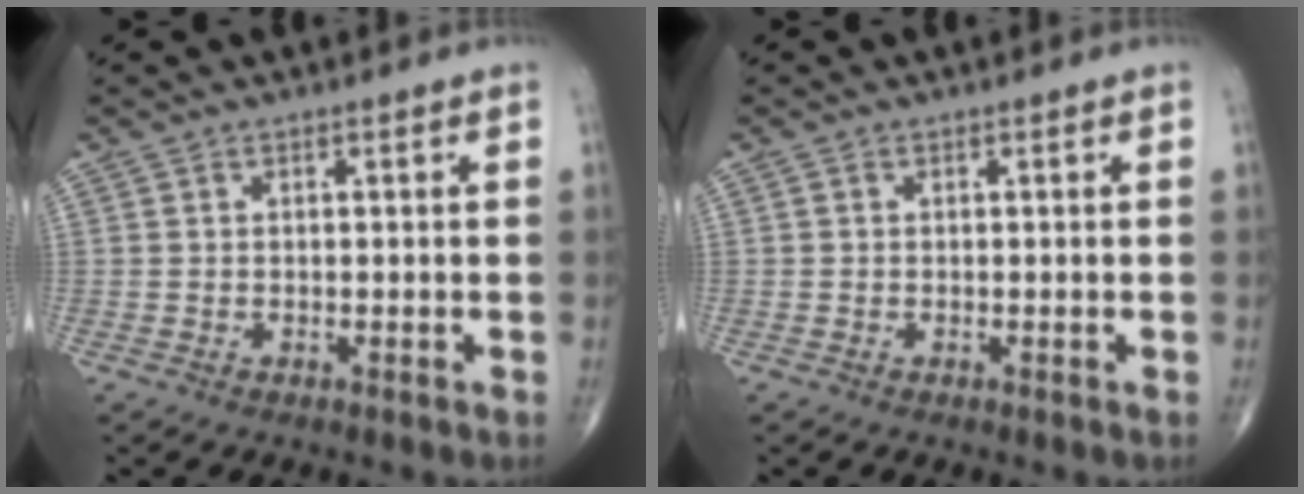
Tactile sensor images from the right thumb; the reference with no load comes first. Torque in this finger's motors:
{"motor_torque": [-0.21, -0.21, 0.22, -0.01, -0.03]}